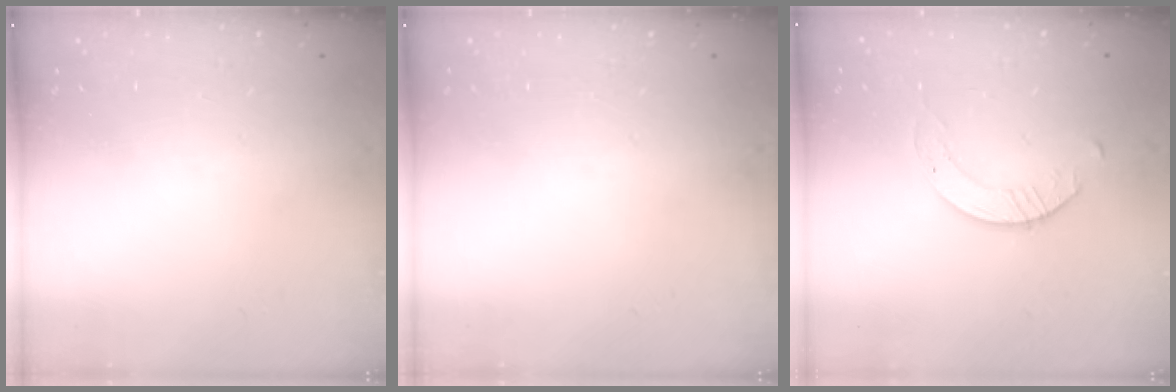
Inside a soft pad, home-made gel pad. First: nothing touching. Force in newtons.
{"total": 0.0}
{"total": 1.7, "press": 1.7, "slide": 0.2}